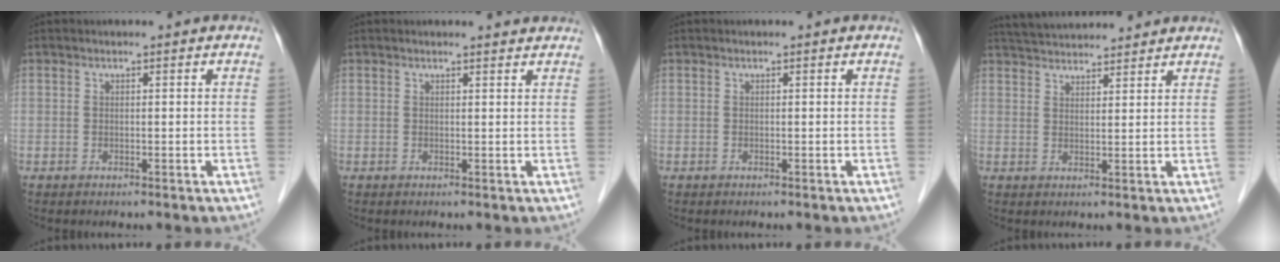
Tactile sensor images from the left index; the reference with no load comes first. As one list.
[{"total": 2.0, "force": [2.0, 0.0, 0.3], "torque": [-0.011, 0.000, 0.019]}, {"total": 0.0}, {"total": 9.9, "force": [9.4, 1.2, 2.9], "torque": [-0.053, 0.034, 0.144]}]